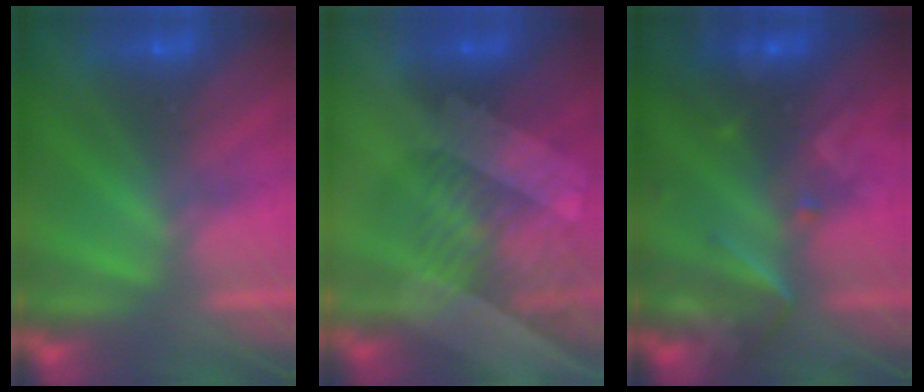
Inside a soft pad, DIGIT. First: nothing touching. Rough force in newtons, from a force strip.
{"total": 3.5}
{"total": 2.7}